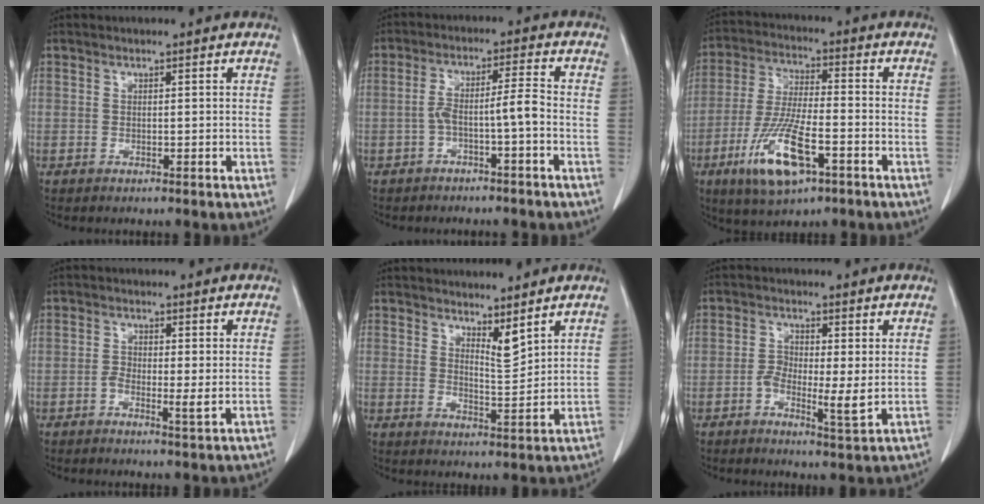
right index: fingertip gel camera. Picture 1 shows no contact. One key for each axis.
{"total": 5.0, "fx": -2.1, "fy": 0.1, "fz": 4.5, "tx": -0.089, "ty": 0.023, "tz": -0.031}
{"total": 12.5, "fx": -5.6, "fy": 3.0, "fz": 10.7, "tx": -0.224, "ty": -0.020, "tz": -0.099}
{"total": 2.8, "fx": -0.6, "fy": 0.8, "fz": 2.7, "tx": -0.045, "ty": -0.001, "tz": -0.008}
{"total": 3.8, "fx": 3.0, "fy": 0.4, "fz": 2.2, "tx": -0.040, "ty": -0.017, "tz": 0.060}
{"total": 5.1, "fx": -0.7, "fy": 1.5, "fz": 4.8, "tx": -0.087, "ty": -0.003, "tz": -0.013}